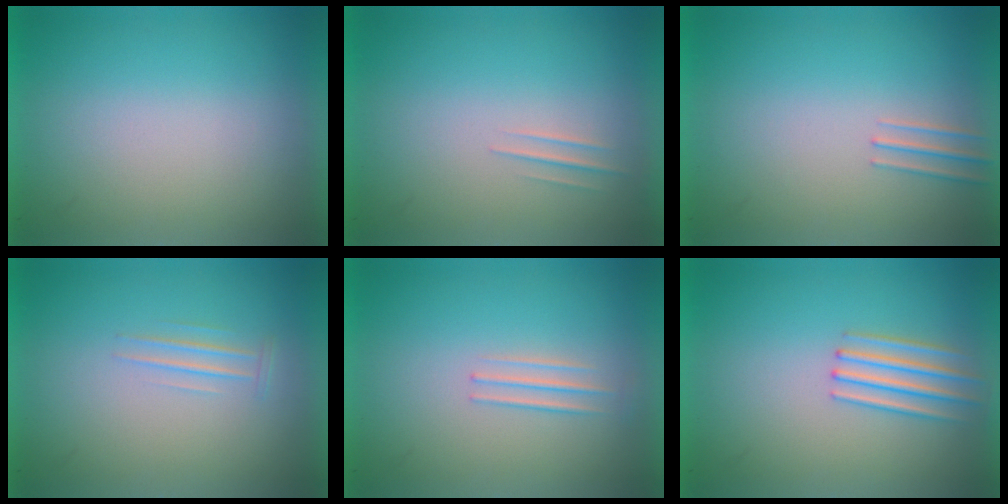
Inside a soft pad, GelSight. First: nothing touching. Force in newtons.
{"total": 1.2}
{"total": 1.0}
{"total": 1.1}
{"total": 1.4}
{"total": 2.1}